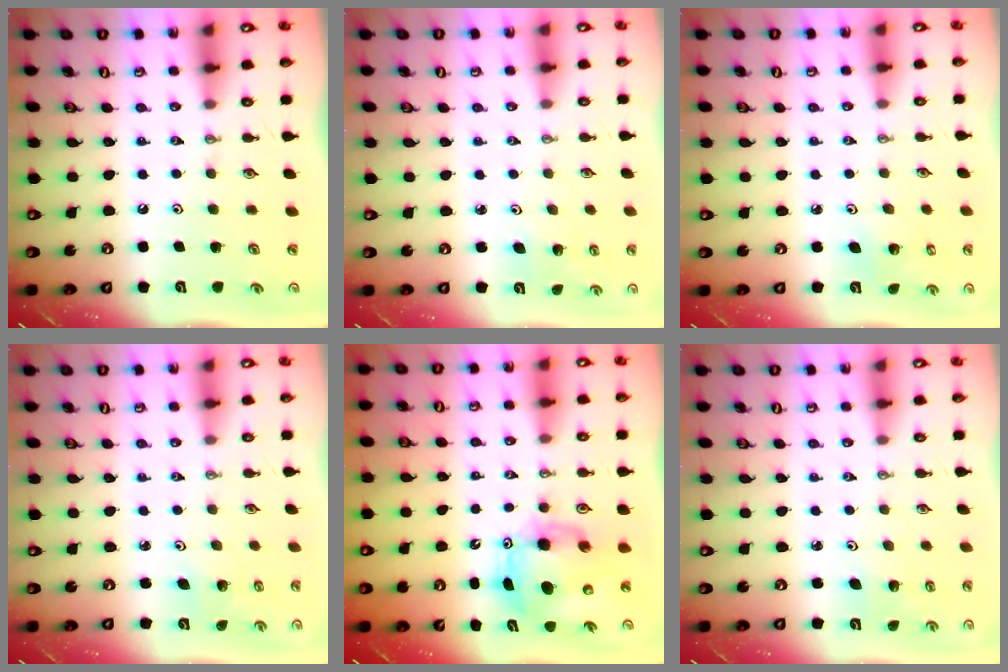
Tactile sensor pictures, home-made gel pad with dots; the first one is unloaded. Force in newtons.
{"total": 2.4, "press": 2.2, "slide": 1.0}
{"total": 3.5, "press": 3.5, "slide": 0.2}
{"total": 1.4, "press": 1.4, "slide": 0.1}
{"total": 9.0, "press": 8.9, "slide": 1.5}
{"total": 2.4, "press": 2.2, "slide": 1.0}